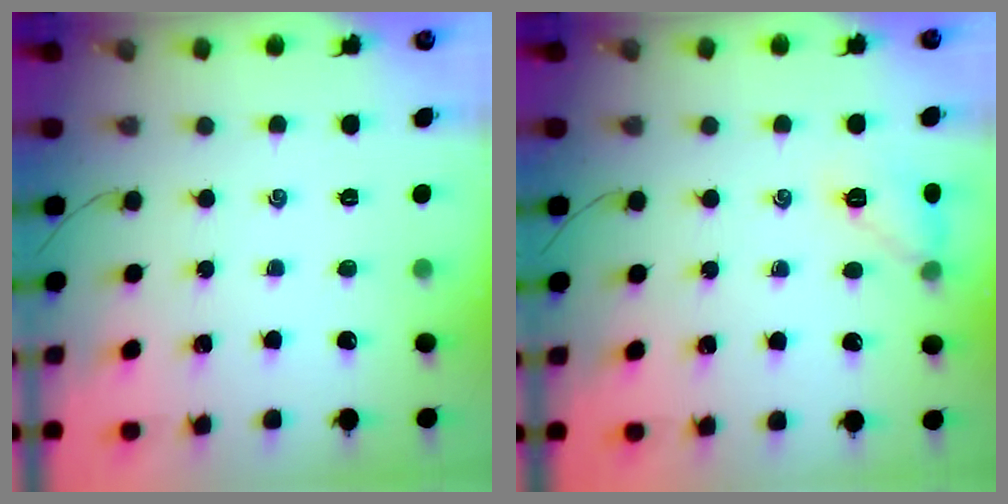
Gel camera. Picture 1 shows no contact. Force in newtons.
{"total": 8.7, "press": 8.7, "slide": 1.0}